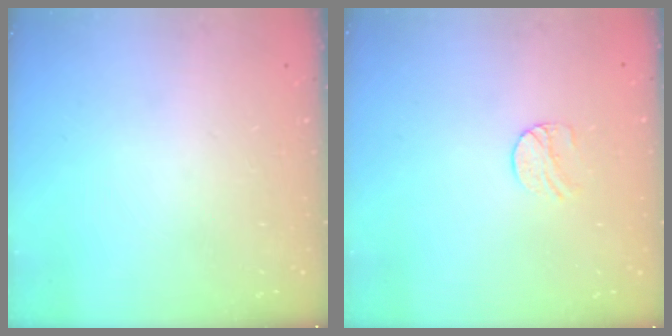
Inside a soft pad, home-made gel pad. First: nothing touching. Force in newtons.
{"total": 7.2, "press": 7.2, "slide": 0.7}